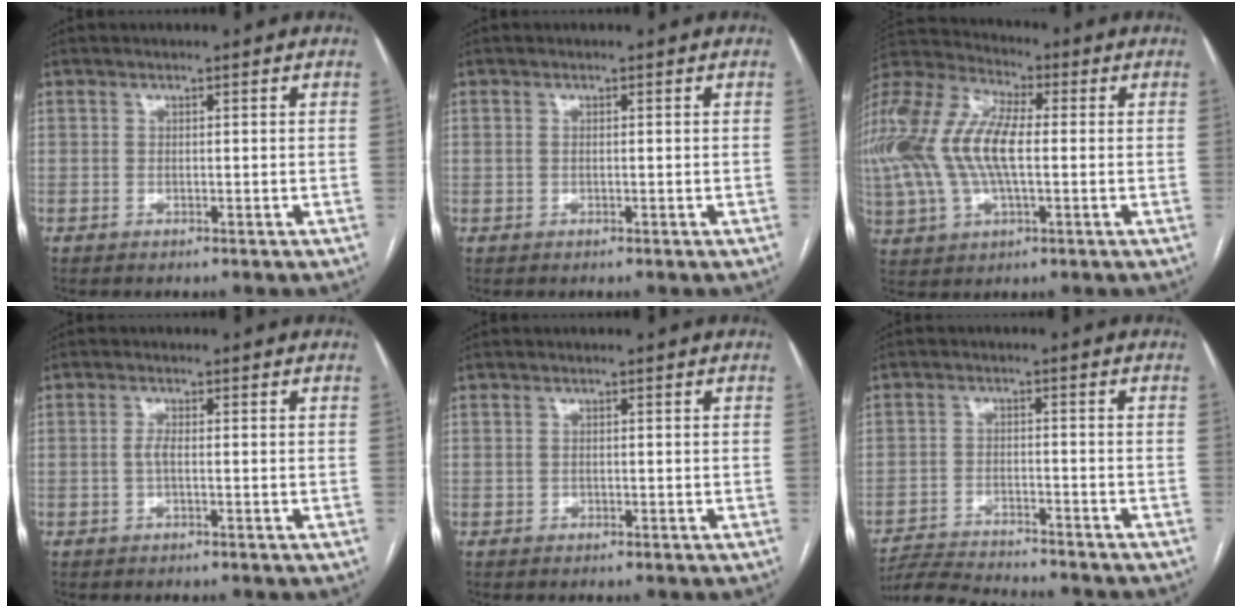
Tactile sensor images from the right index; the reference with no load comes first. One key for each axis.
{"total": 0.6, "fx": 0.0, "fy": 0.3, "fz": 0.5, "tx": -0.016, "ty": 0.007, "tz": 0.002}
{"total": 20.2, "fx": 0.6, "fy": 9.5, "fz": 17.9, "tx": -0.423, "ty": 0.019, "tz": 0.007}
{"total": 1.6, "fx": -0.3, "fy": 0.3, "fz": 1.5, "tx": -0.033, "ty": 0.001, "tz": -0.006}
{"total": 0.6, "fx": -0.2, "fy": 0.5, "fz": 0.3, "tx": -0.009, "ty": 0.004, "tz": -0.001}
{"total": 12.1, "fx": -11.4, "fy": 0.9, "fz": 4.1, "tx": -0.067, "ty": -0.006, "tz": -0.175}